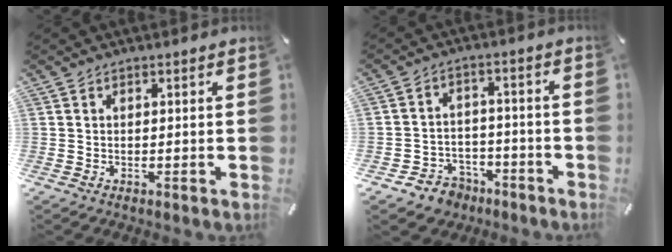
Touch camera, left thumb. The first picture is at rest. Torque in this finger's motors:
{"motor_torque": [-0.31, 0.42, 0.34, 0.42, 0.01]}